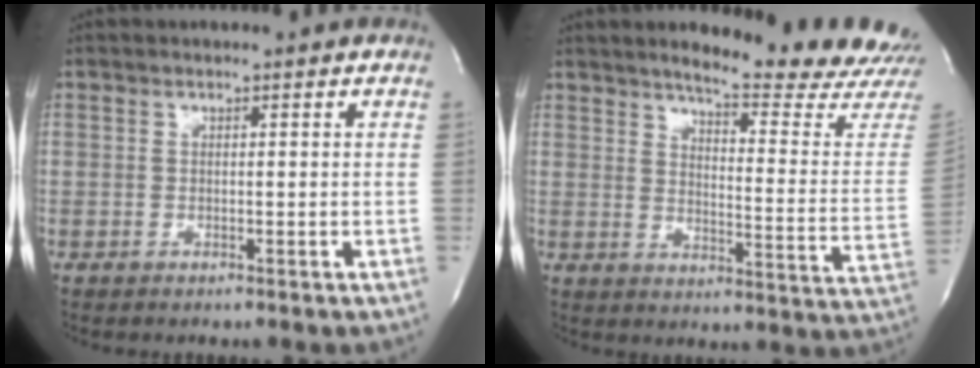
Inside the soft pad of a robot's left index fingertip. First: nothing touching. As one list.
[{"total": 17.0, "force": [16.0, -0.8, 5.8], "torque": [-0.085, -0.120, 0.185]}]